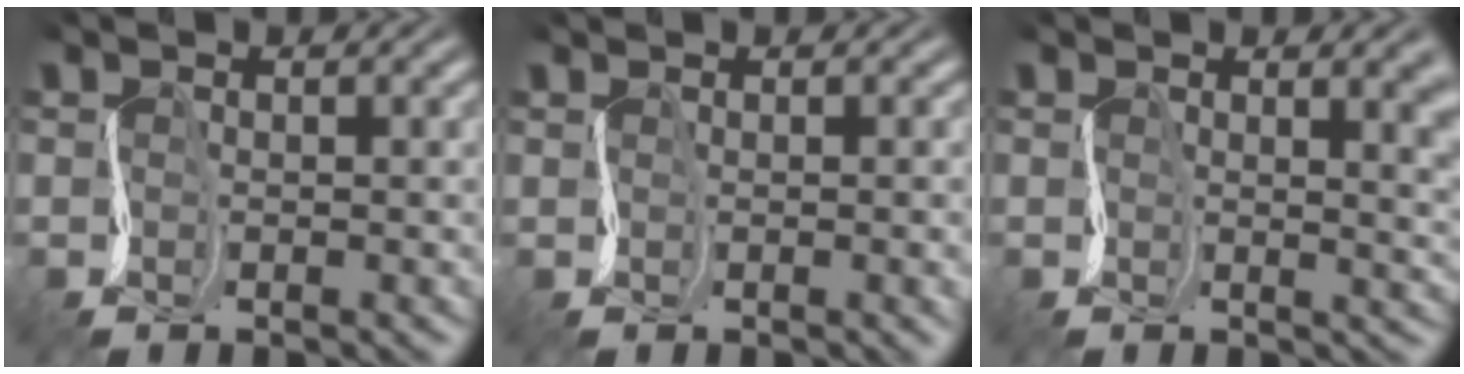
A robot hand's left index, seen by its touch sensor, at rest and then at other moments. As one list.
[{"total": 1.4, "force": [0.4, 0.7, 1.1], "torque": [-0.001, 0.003, 0.008]}, {"total": 6.4, "force": [1.7, 3.4, 5.1], "torque": [-0.032, 0.000, 0.023]}]